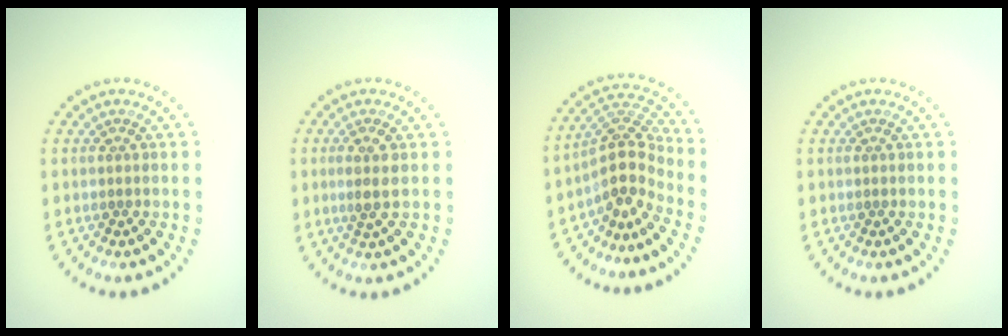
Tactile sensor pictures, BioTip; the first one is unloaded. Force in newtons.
{"total": 1.7, "press": 1.5, "slide": 0.7}
{"total": 3.9, "press": 2.7, "slide": 2.8}
{"total": 0.0}